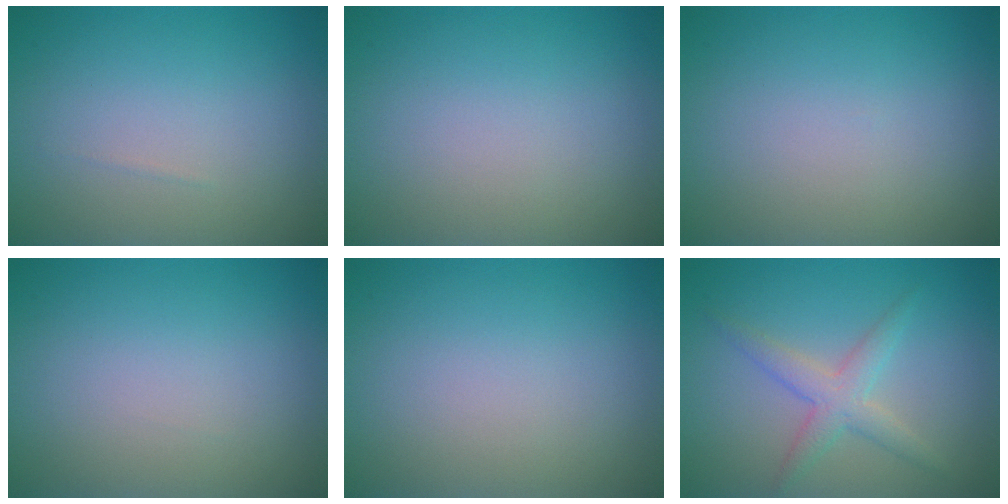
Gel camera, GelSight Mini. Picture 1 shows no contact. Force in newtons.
{"total": 0.0}
{"total": 0.0}
{"total": 0.0}
{"total": 0.0}
{"total": 2.8, "press": 2.8, "slide": 0.0}